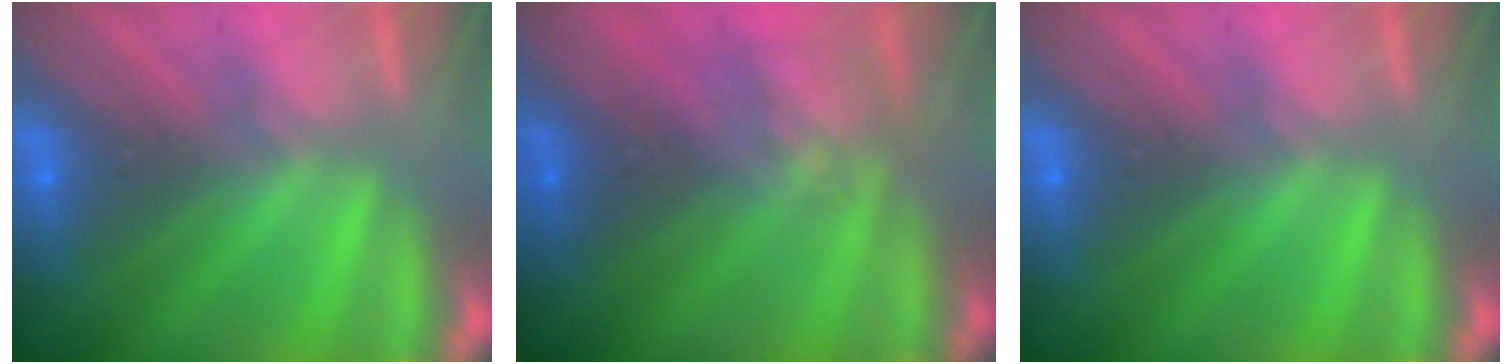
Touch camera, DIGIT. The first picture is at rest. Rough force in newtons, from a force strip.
{"total": 2.4}
{"total": 0.0}